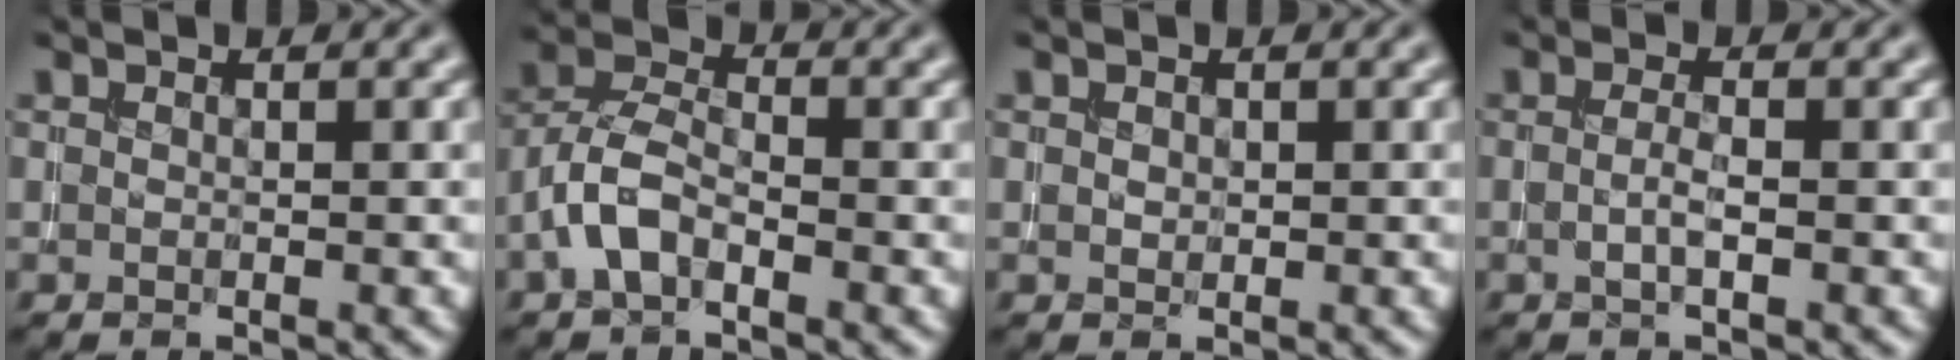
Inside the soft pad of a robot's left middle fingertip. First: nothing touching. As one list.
[{"total": 3.9, "force": [-1.8, 2.0, 2.8], "torque": [-0.061, 0.011, -0.047]}, {"total": 0.8, "force": [0.2, 0.6, 0.4], "torque": [-0.009, -0.002, 0.004]}, {"total": 1.5, "force": [-0.3, 0.3, 1.5], "torque": [-0.030, -0.001, -0.007]}]